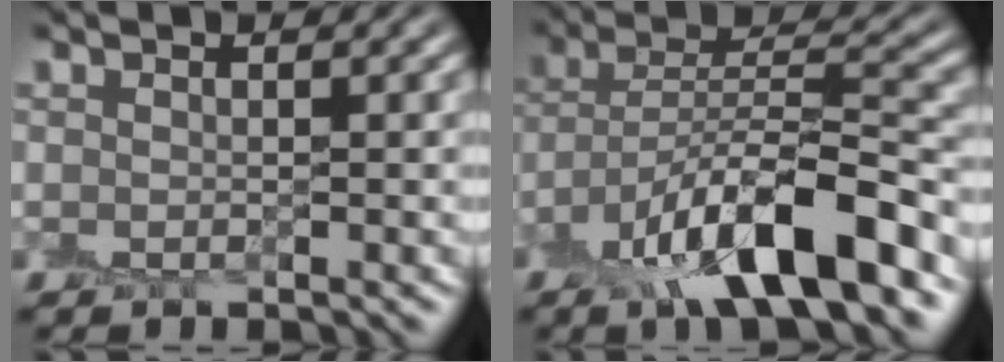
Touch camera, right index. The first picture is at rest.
{"total": 10.5, "force": [-6.2, 3.2, 7.7], "torque": [-0.130, 0.010, -0.115]}